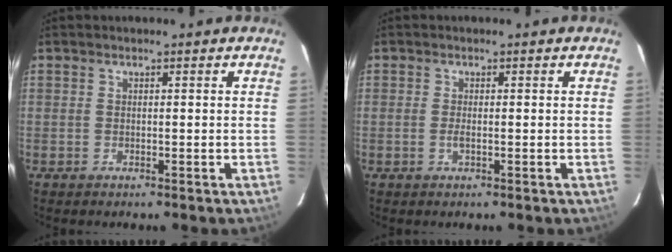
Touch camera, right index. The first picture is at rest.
{"total": 1.2, "force": [-0.3, 0.4, 1.1], "torque": [-0.025, -0.001, -0.007]}